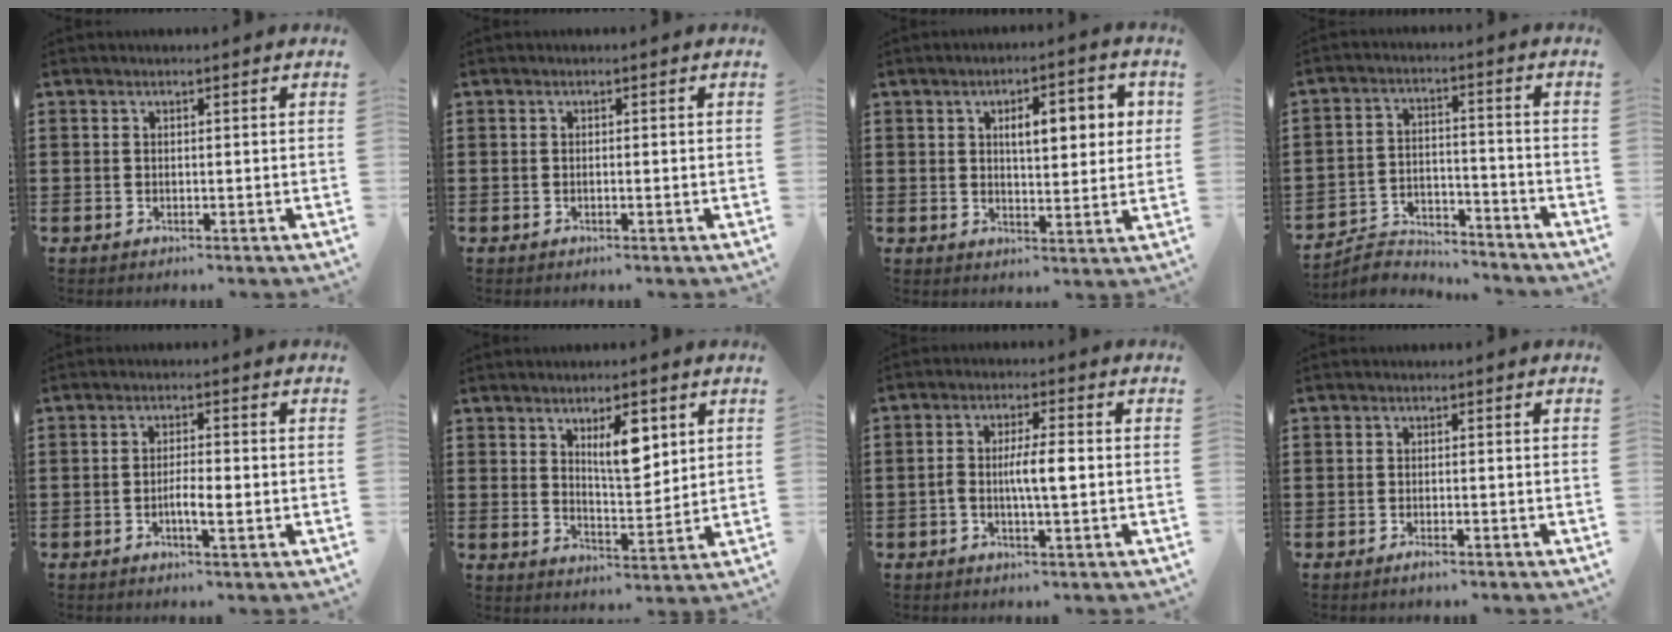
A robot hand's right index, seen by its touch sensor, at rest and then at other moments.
{"total": 0.0}
{"total": 6.0, "force": [1.7, 2.1, 5.4], "torque": [-0.085, -0.001, 0.020]}
{"total": 5.3, "force": [-5.2, 0.9, 0.6], "torque": [-0.018, 0.012, -0.105]}
{"total": 3.4, "force": [-1.0, 0.6, 3.1], "torque": [-0.055, 0.002, -0.020]}
{"total": 7.0, "force": [3.1, 2.8, 5.7], "torque": [-0.088, -0.006, 0.046]}
{"total": 5.2, "force": [-0.7, 1.0, 5.0], "torque": [-0.104, -0.001, -0.020]}
{"total": 1.1, "force": [-0.8, 0.1, 0.7], "torque": [-0.013, -0.004, -0.014]}